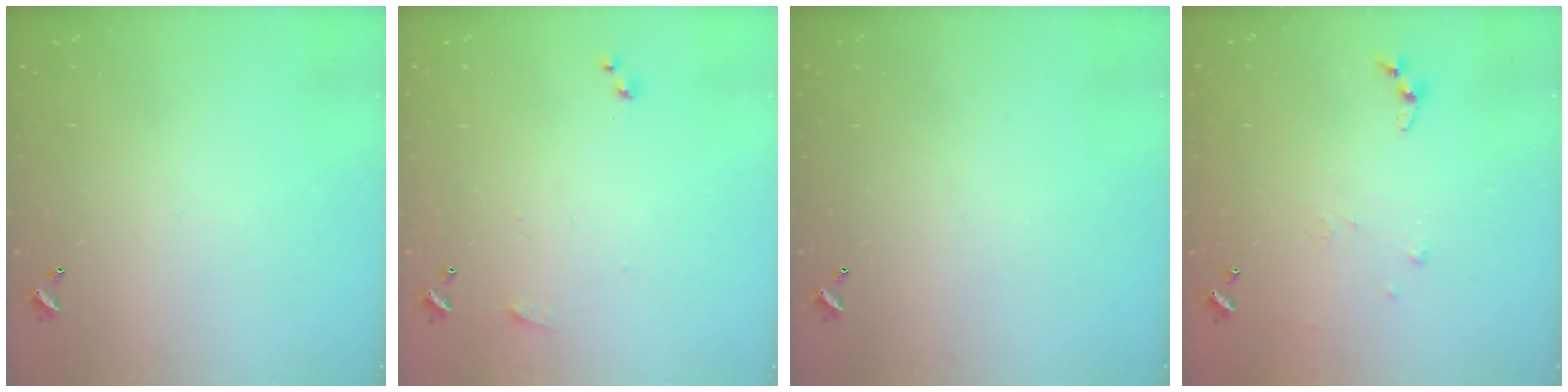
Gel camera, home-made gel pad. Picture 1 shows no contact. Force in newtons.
{"total": 5.1, "press": 5.0, "slide": 0.7}
{"total": 0.0}
{"total": 5.1, "press": 5.0, "slide": 0.8}